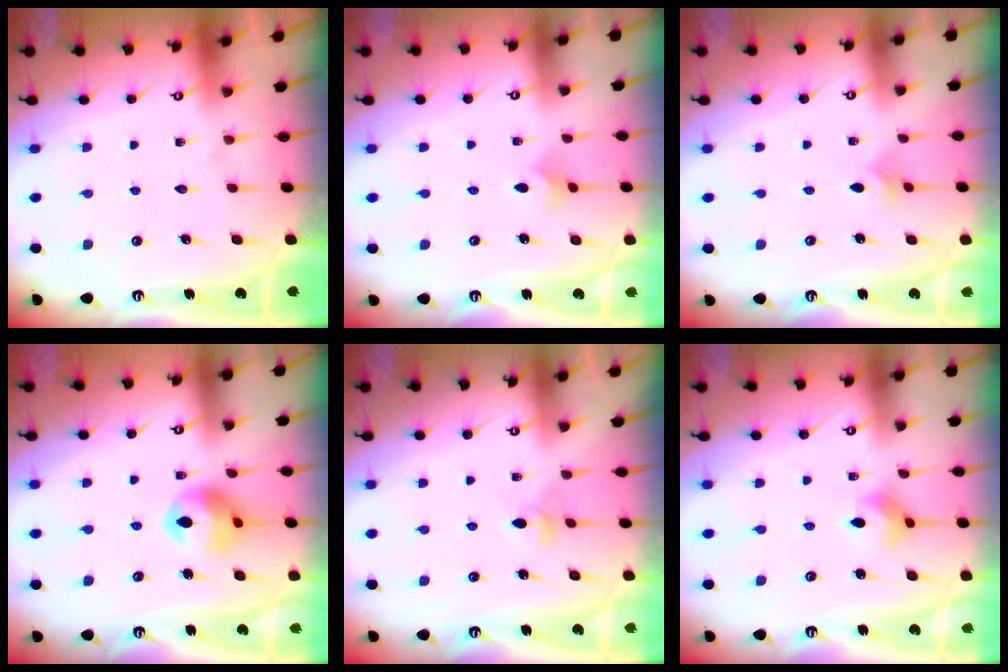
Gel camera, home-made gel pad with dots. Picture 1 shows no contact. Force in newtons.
{"total": 3.3, "press": 3.3, "slide": 0.8}
{"total": 2.0, "press": 1.9, "slide": 0.5}
{"total": 11.6, "press": 11.5, "slide": 1.9}
{"total": 3.6, "press": 3.6, "slide": 0.7}
{"total": 4.6, "press": 4.5, "slide": 0.7}